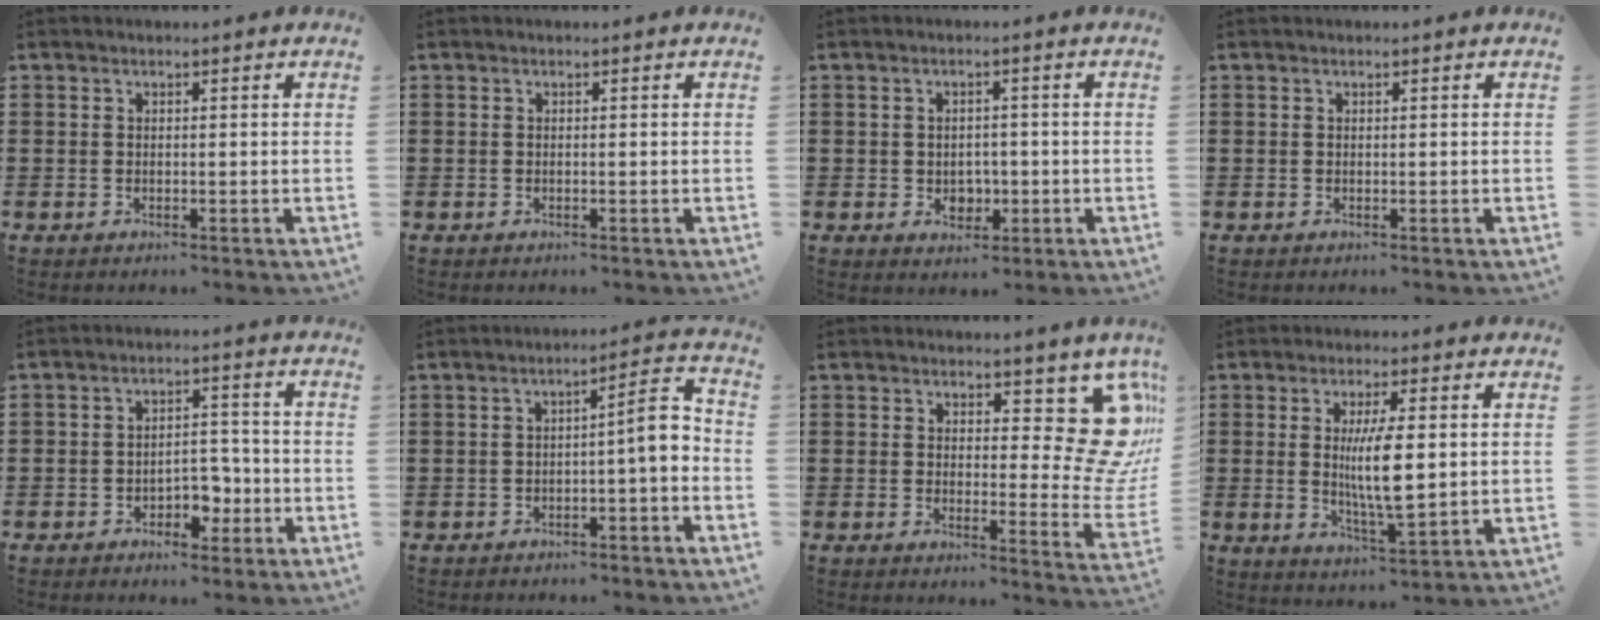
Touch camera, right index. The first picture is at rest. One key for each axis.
{"total": 0.0}
{"total": 2.9, "fx": -0.5, "fy": 2.3, "fz": 1.5, "tx": -0.029, "ty": 0.000, "tz": -0.015}
{"total": 0.0}
{"total": 4.3, "fx": -2.2, "fy": 2.7, "fz": 2.5, "tx": -0.038, "ty": 0.007, "tz": -0.045}
{"total": 5.7, "fx": -1.2, "fy": 1.1, "fz": 5.5, "tx": -0.083, "ty": -0.002, "tz": -0.029}
{"total": 11.5, "fx": 5.6, "fy": 5.0, "fz": 8.6, "tx": -0.099, "ty": -0.045, "tz": 0.103}
{"total": 8.2, "fx": 0.5, "fy": 2.2, "fz": 7.9, "tx": -0.148, "ty": -0.008, "tz": 0.003}